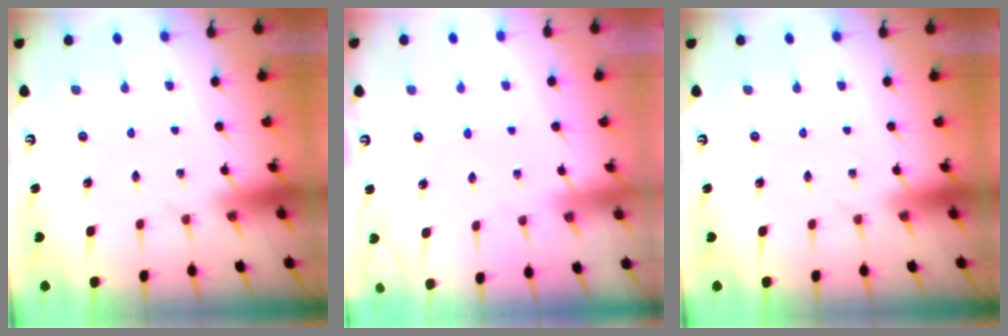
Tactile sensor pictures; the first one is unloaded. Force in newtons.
{"total": 1.3, "press": 1.3, "slide": 0.2}
{"total": 0.0}